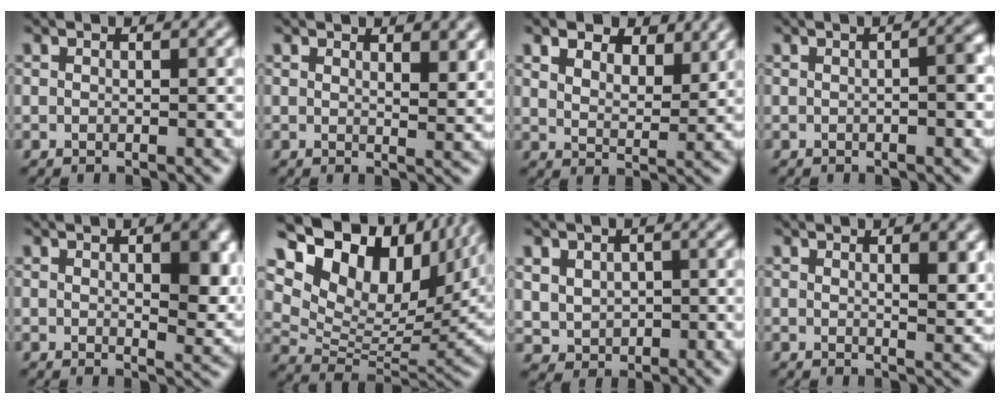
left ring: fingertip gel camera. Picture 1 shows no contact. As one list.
[{"total": 3.4, "force": [2.3, 1.1, 2.3], "torque": [-0.030, -0.001, 0.040]}, {"total": 6.7, "force": [4.9, 3.1, 3.3], "torque": [-0.057, 0.011, 0.058]}, {"total": 3.4, "force": [0.1, 1.0, 3.2], "torque": [-0.027, 0.012, 0.000]}, {"total": 6.8, "force": [2.0, 2.6, 6.0], "torque": [-0.068, -0.002, 0.037]}, {"total": 15.7, "force": [8.5, 8.6, 10.0], "torque": [-0.208, 0.033, 0.160]}, {"total": 3.2, "force": [0.8, 2.7, 1.4], "torque": [-0.036, 0.002, 0.021]}, {"total": 3.7, "force": [1.6, 1.1, 3.1], "torque": [-0.035, -0.002, 0.026]}]